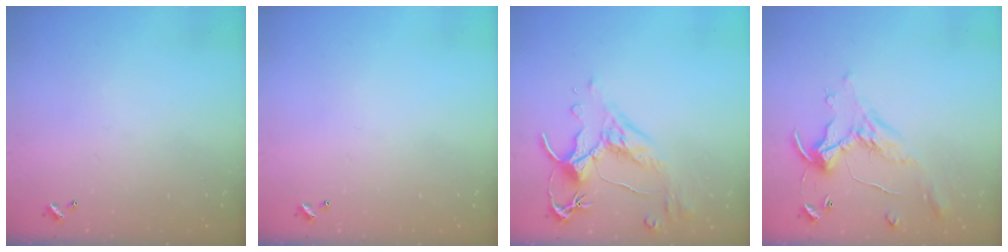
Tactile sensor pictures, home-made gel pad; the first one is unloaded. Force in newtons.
{"total": 0.0}
{"total": 2.6, "press": 2.2, "slide": 1.3}
{"total": 1.1, "press": 0.8, "slide": 0.9}